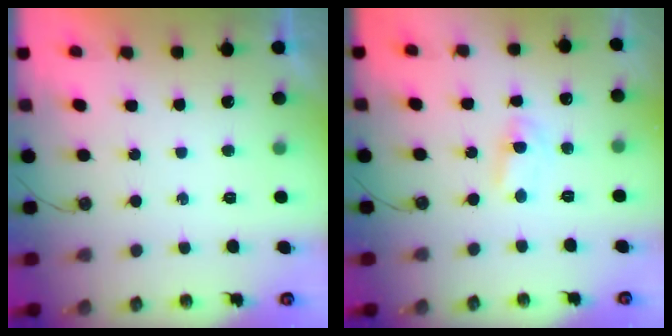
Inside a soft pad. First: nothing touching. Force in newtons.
{"total": 2.0, "press": 2.0, "slide": 0.3}